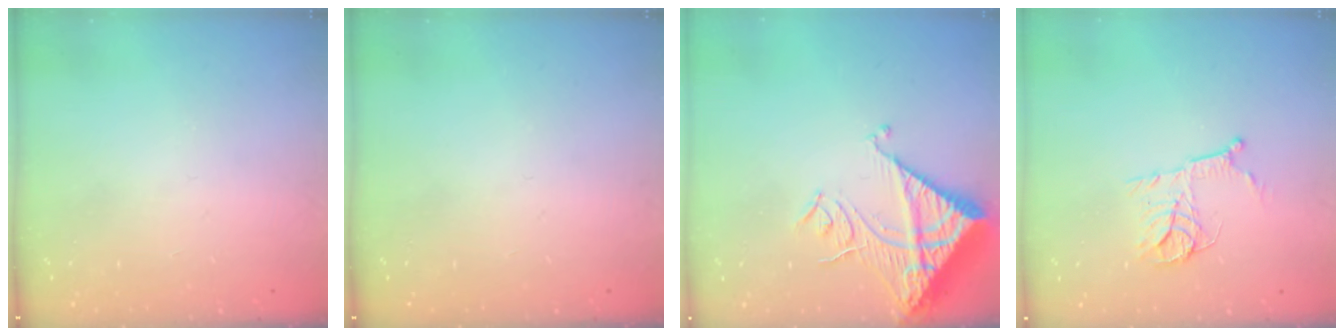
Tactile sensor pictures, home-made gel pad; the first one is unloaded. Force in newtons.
{"total": 0.0}
{"total": 14.3, "press": 14.2, "slide": 1.6}
{"total": 10.4, "press": 10.4, "slide": 0.6}